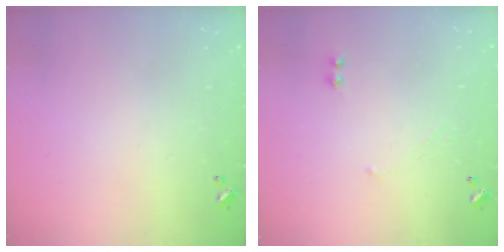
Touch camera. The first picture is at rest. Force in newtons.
{"total": 1.1, "press": 0.9, "slide": 0.5}